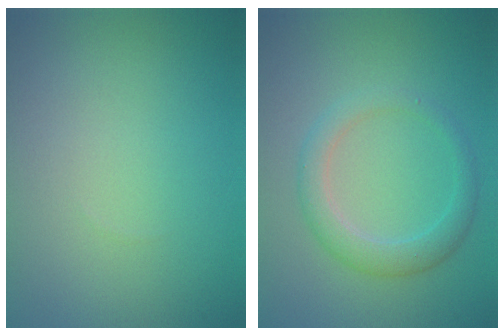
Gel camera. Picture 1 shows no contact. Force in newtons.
{"total": 2.7, "press": 2.7, "slide": 0.2}